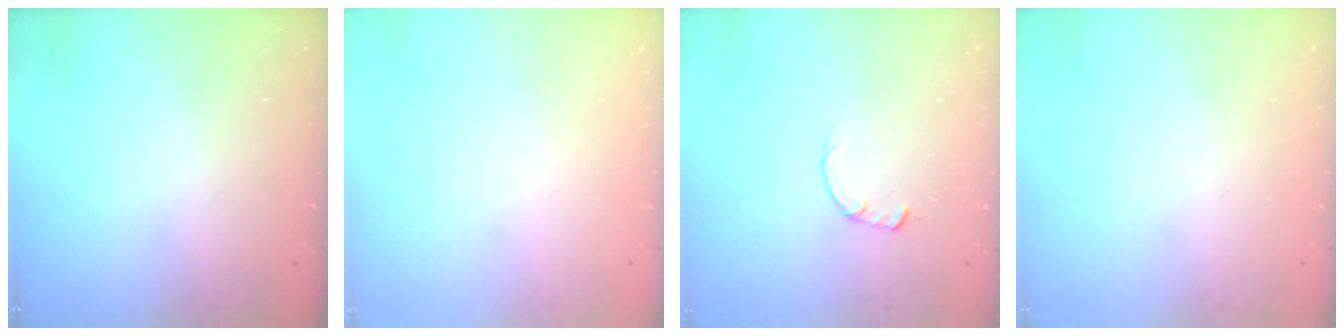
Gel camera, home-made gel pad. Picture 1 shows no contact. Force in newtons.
{"total": 0.0}
{"total": 0.8, "press": 0.8, "slide": 0.2}
{"total": 0.0}